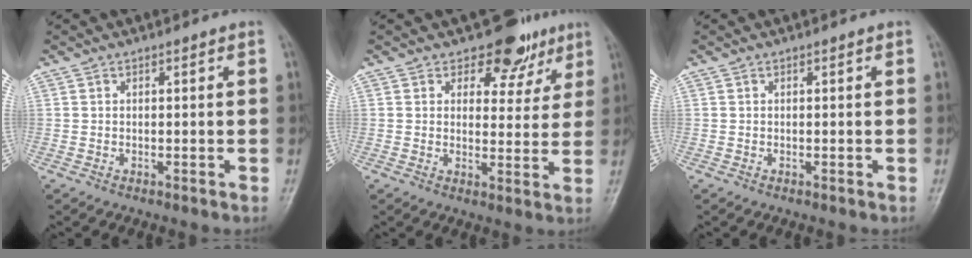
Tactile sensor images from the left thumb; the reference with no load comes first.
{"total": 8.0, "force": [5.5, 5.2, 2.6], "torque": [0.008, -0.029, 0.067]}
{"total": 0.0}